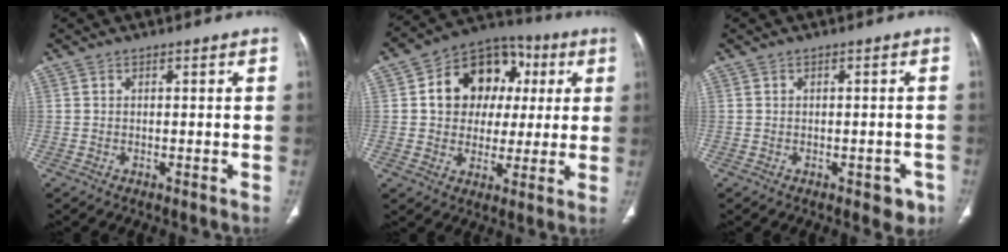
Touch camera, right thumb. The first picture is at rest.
{"total": 16.4, "force": [3.5, 12.9, 9.5], "torque": [-0.096, 0.020, 0.050]}
{"total": 3.6, "force": [-1.9, 2.2, 2.3], "torque": [-0.005, 0.008, -0.019]}